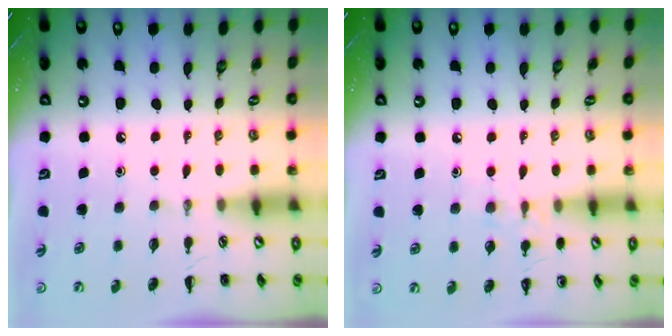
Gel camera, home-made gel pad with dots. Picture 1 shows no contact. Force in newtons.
{"total": 7.4, "press": 7.1, "slide": 2.1}